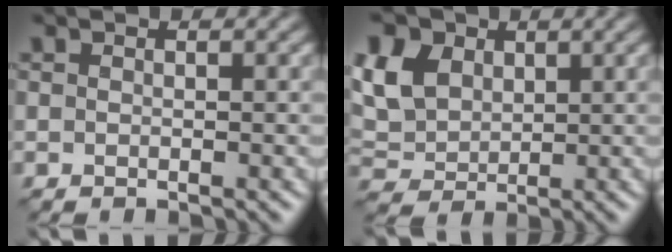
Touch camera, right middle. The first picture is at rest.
{"total": 11.6, "force": [5.2, 8.3, 6.3], "torque": [-0.153, 0.037, 0.088]}